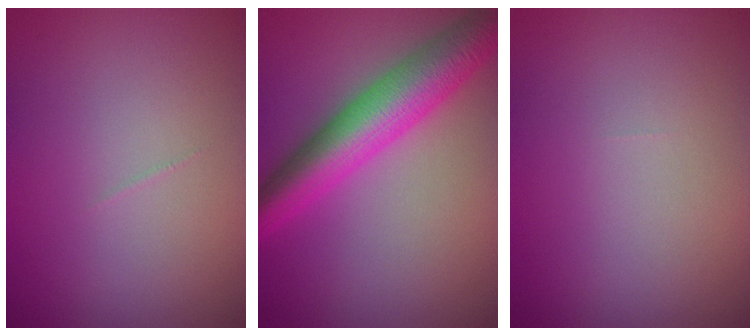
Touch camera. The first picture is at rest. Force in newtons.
{"total": 7.4, "press": 7.4, "slide": 0.1}
{"total": 0.0}